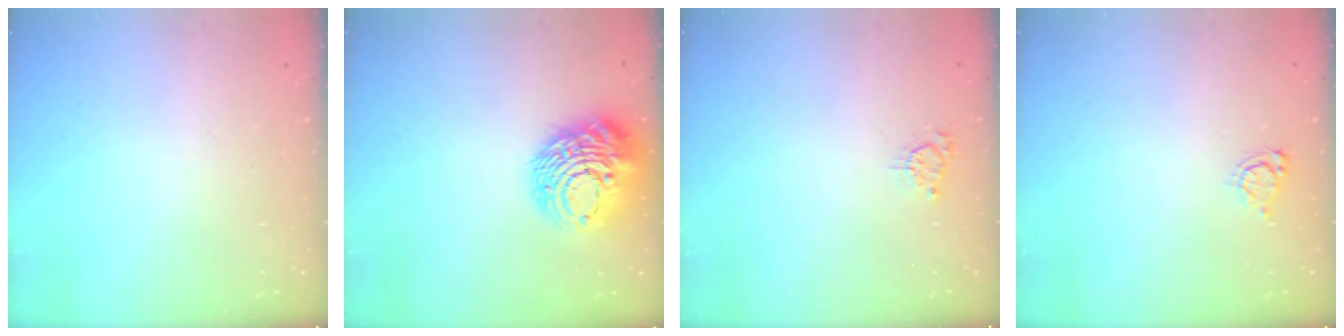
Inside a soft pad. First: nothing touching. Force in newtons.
{"total": 15.5, "press": 15.4, "slide": 1.6}
{"total": 2.9, "press": 2.9, "slide": 0.3}
{"total": 4.5, "press": 4.5, "slide": 0.4}